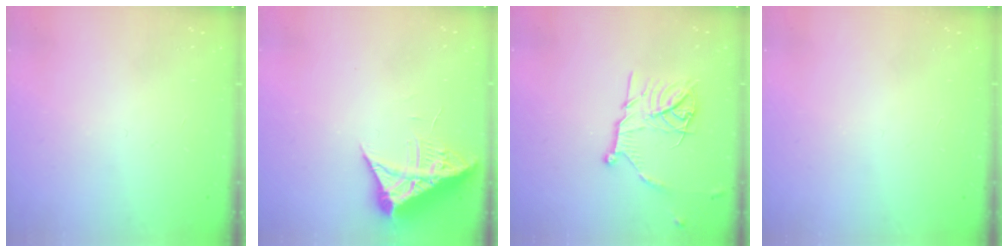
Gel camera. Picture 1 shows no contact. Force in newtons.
{"total": 7.2, "press": 7.2, "slide": 0.8}
{"total": 14.2, "press": 14.2, "slide": 1.2}
{"total": 0.0}